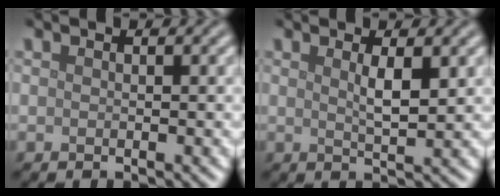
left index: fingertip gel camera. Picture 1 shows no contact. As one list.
[{"total": 2.2, "force": [0.8, 0.4, 2.0], "torque": [-0.034, -0.002, 0.014]}]